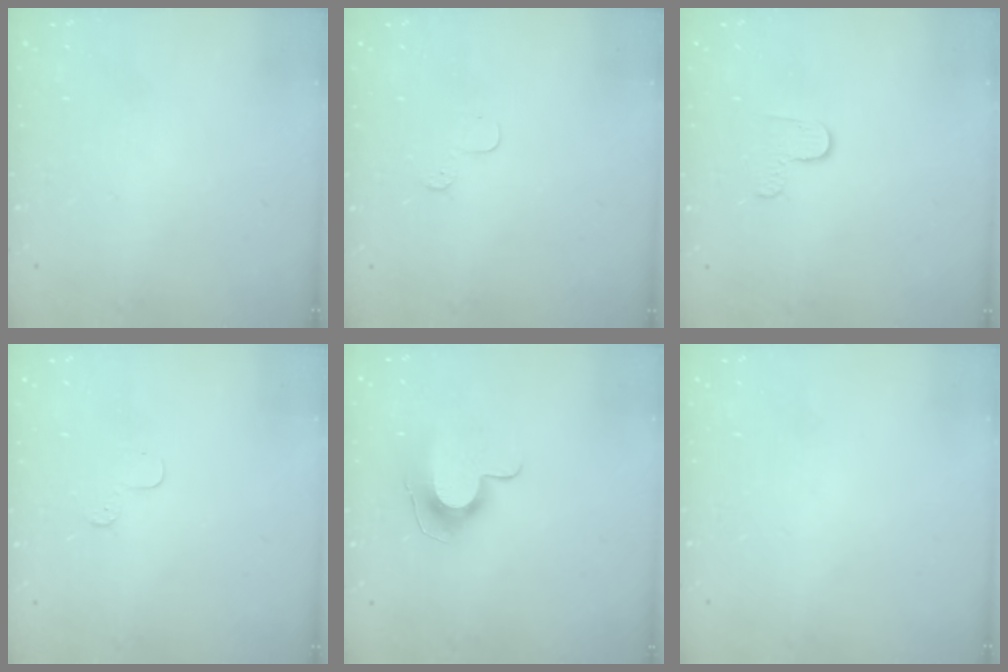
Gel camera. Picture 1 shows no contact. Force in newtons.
{"total": 3.5, "press": 3.5, "slide": 0.4}
{"total": 3.3, "press": 3.3, "slide": 0.4}
{"total": 3.5, "press": 3.5, "slide": 0.4}
{"total": 10.1, "press": 10.1, "slide": 0.5}
{"total": 0.0}